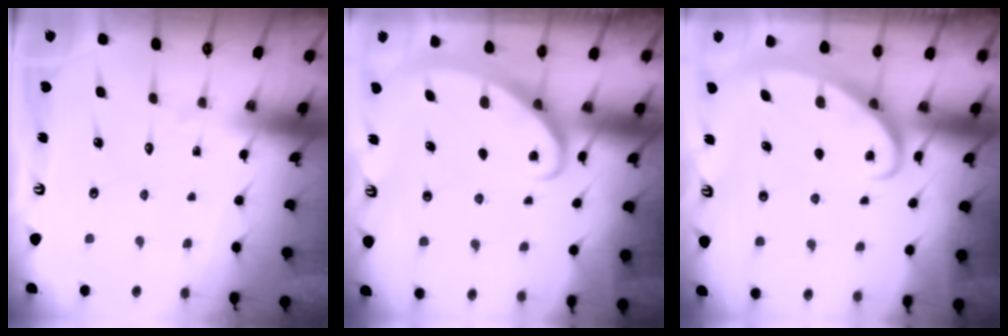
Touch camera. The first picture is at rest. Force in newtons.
{"total": 3.0, "press": 2.9, "slide": 0.3}
{"total": 2.5, "press": 2.5, "slide": 0.3}